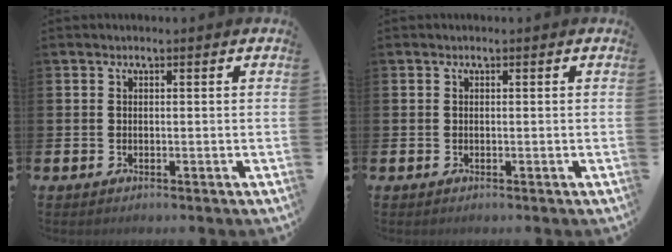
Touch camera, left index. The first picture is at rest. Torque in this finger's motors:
{"motor_torque": [0.00, 0.00, -0.01, 0.00]}